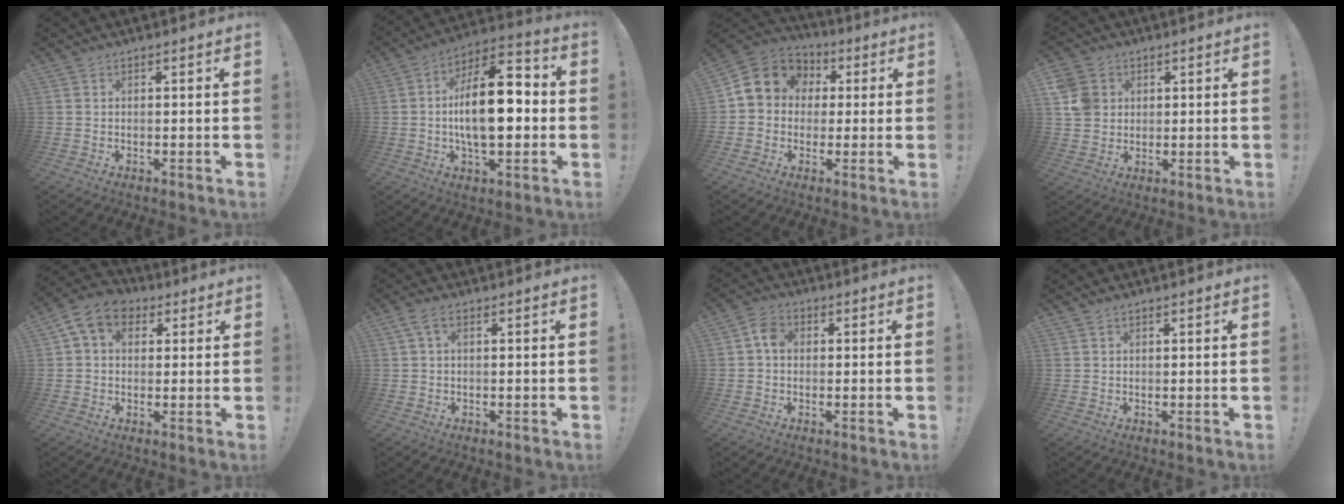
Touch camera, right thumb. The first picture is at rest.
{"total": 18.3, "force": [-1.1, 8.5, 16.2], "torque": [-0.263, 0.005, -0.027]}
{"total": 10.6, "force": [2.0, 9.3, 4.7], "torque": [-0.066, 0.005, 0.046]}
{"total": 7.3, "force": [2.1, 6.6, 2.4], "torque": [-0.041, -0.003, 0.045]}
{"total": 9.7, "force": [3.5, 7.1, 5.5], "torque": [-0.091, 0.000, 0.072]}
{"total": 3.1, "force": [1.0, 1.3, 2.7], "torque": [-0.045, 0.000, 0.018]}
{"total": 4.8, "force": [0.4, 3.6, 3.2], "torque": [-0.055, 0.013, 0.008]}
{"total": 0.8, "force": [0.6, 0.4, 0.3], "torque": [-0.012, 0.002, 0.014]}